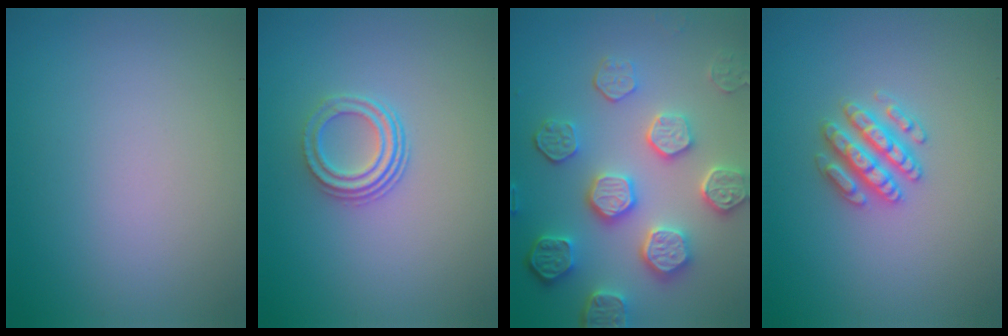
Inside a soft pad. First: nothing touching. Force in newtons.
{"total": 2.9, "press": 2.2, "slide": 1.9}
{"total": 6.7, "press": 5.5, "slide": 3.8}
{"total": 3.2, "press": 3.1, "slide": 0.6}